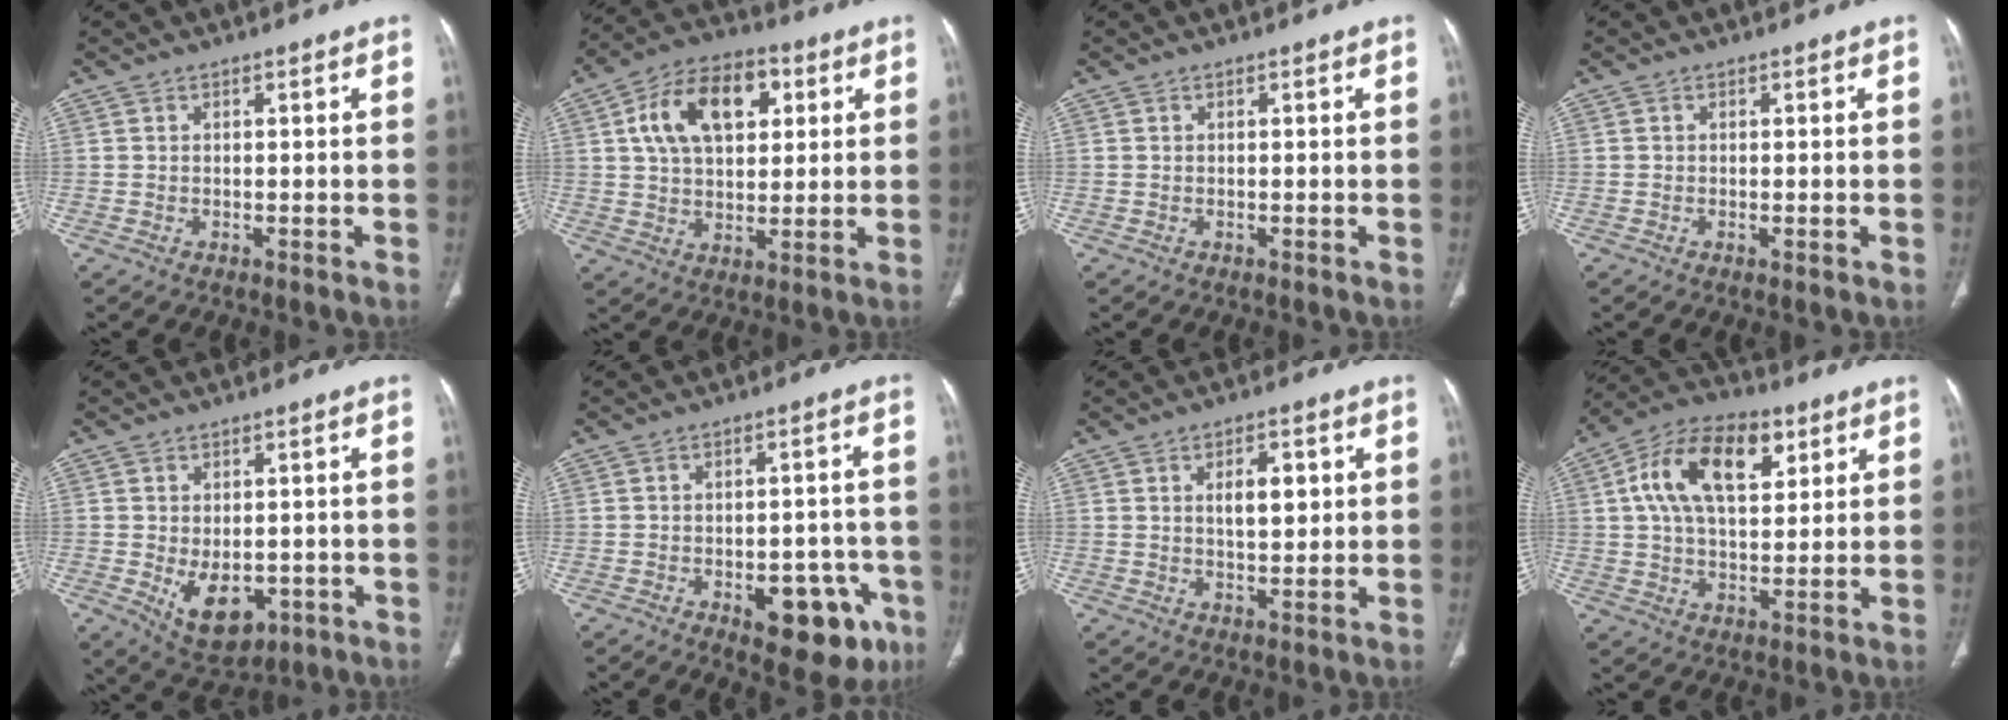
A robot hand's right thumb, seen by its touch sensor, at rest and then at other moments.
{"total": 15.7, "force": [4.8, 9.6, 11.4], "torque": [-0.173, 0.008, 0.078]}
{"total": 0.0}
{"total": 0.6, "force": [-0.1, 0.2, 0.5], "torque": [-0.013, -0.003, -0.003]}
{"total": 8.8, "force": [-2.2, 5.6, 6.4], "torque": [-0.078, -0.005, -0.014]}
{"total": 13.4, "force": [-6.0, 6.8, 9.9], "torque": [-0.088, 0.029, -0.066]}
{"total": 5.7, "force": [1.5, 2.7, 4.8], "torque": [-0.061, -0.007, 0.026]}
{"total": 16.7, "force": [5.7, 9.4, 12.6], "torque": [-0.198, 0.004, 0.092]}